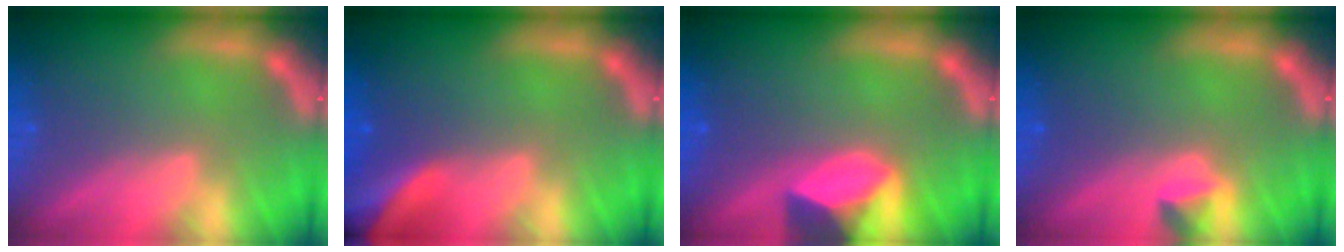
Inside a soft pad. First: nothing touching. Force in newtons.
{"total": 9.0}
{"total": 5.9}
{"total": 1.4}